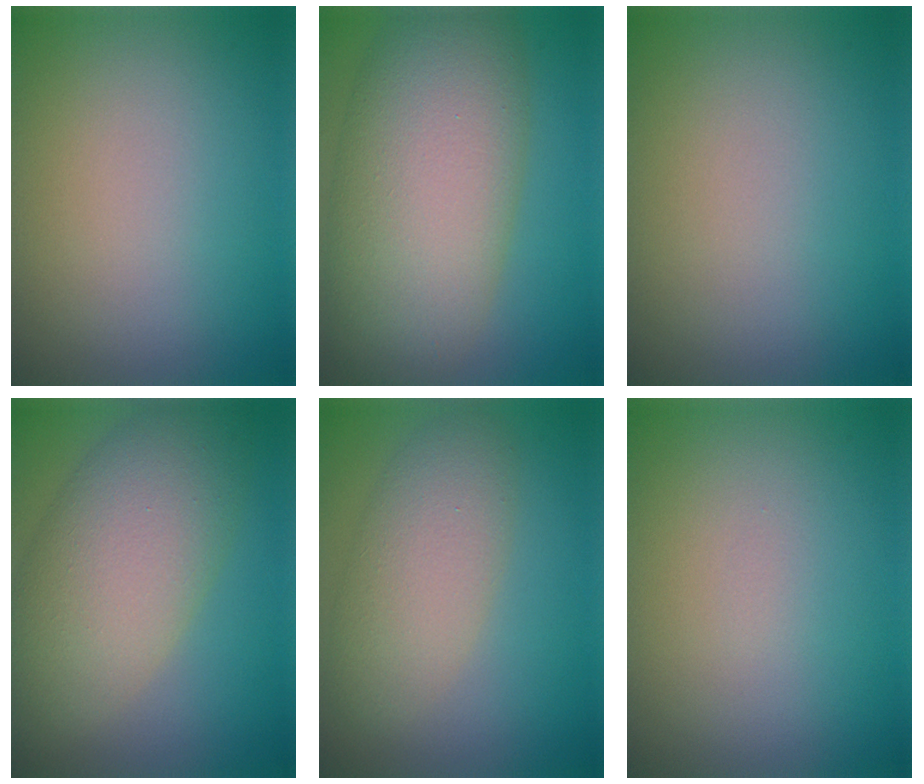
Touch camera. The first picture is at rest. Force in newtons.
{"total": 11.4, "press": 11.4, "slide": 0.6}
{"total": 0.0}
{"total": 8.8, "press": 8.8, "slide": 0.5}
{"total": 4.6, "press": 4.6, "slide": 0.4}
{"total": 0.0}